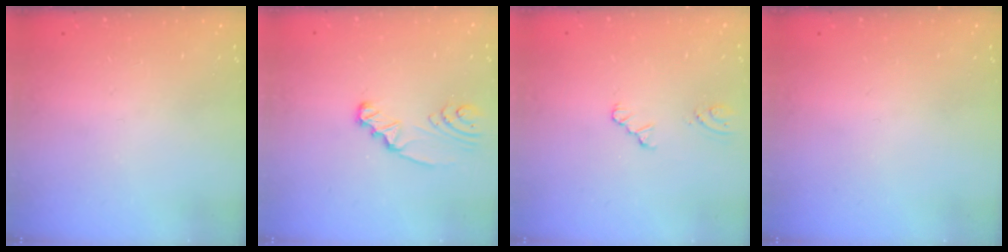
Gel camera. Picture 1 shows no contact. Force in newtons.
{"total": 3.0, "press": 3.0, "slide": 0.4}
{"total": 1.6, "press": 1.6, "slide": 0.3}
{"total": 0.0}